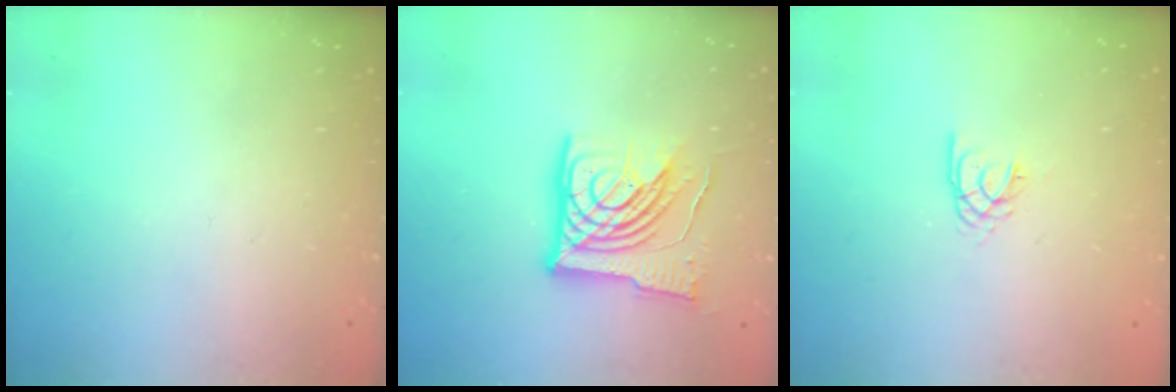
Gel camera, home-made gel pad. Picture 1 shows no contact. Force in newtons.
{"total": 17.1, "press": 16.9, "slide": 2.3}
{"total": 2.2, "press": 2.2, "slide": 0.4}